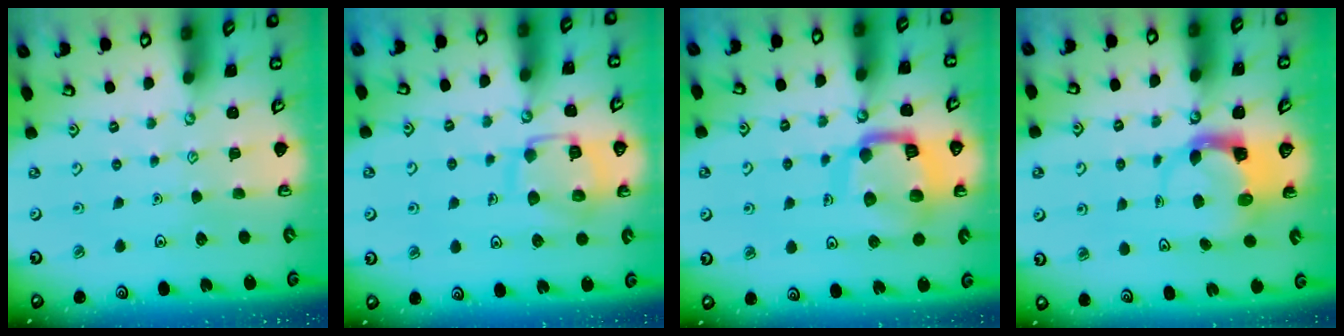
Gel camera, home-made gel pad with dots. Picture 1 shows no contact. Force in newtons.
{"total": 13.7, "press": 13.6, "slide": 1.3}
{"total": 15.2, "press": 15.2, "slide": 1.5}
{"total": 3.6, "press": 3.6, "slide": 0.5}